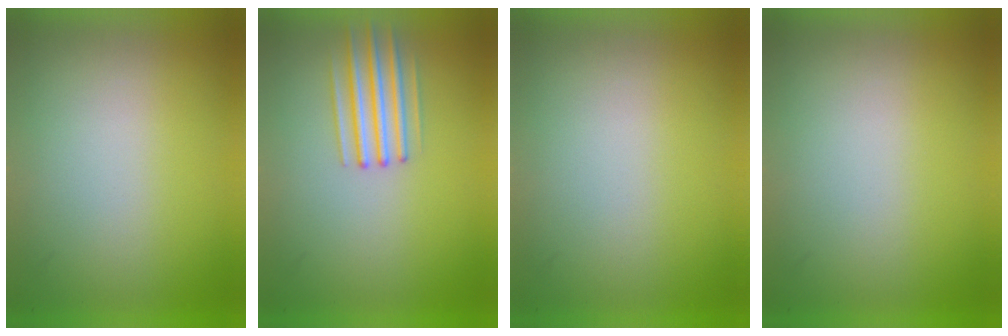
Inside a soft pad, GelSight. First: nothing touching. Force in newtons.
{"total": 2.6}
{"total": 0.0}
{"total": 0.0}